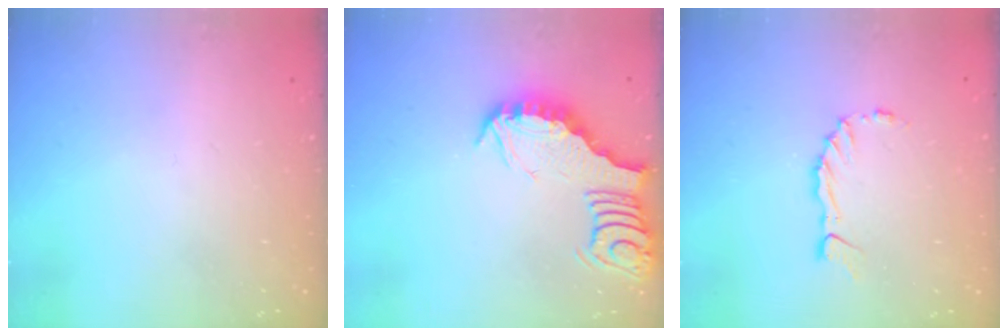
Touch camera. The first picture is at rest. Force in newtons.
{"total": 5.4, "press": 5.4, "slide": 0.5}
{"total": 1.9, "press": 1.9, "slide": 0.0}